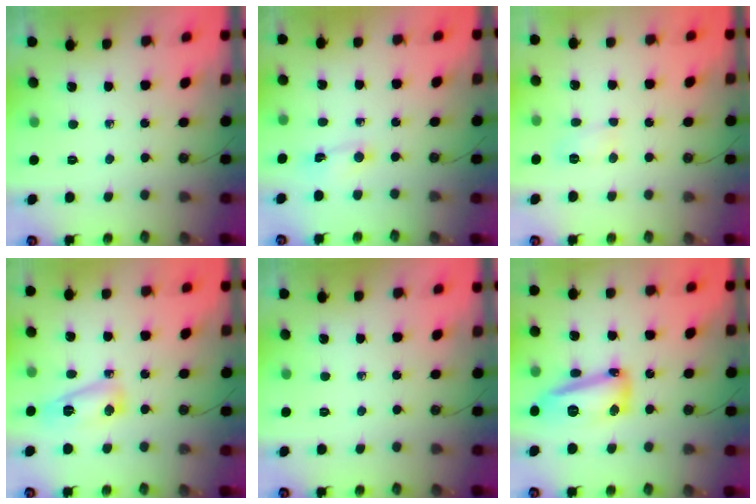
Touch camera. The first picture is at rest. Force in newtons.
{"total": 1.4, "press": 1.2, "slide": 0.7}
{"total": 3.9, "press": 3.9, "slide": 0.3}
{"total": 8.0, "press": 8.0, "slide": 0.5}
{"total": 0.0}
{"total": 22.1, "press": 18.8, "slide": 11.5}